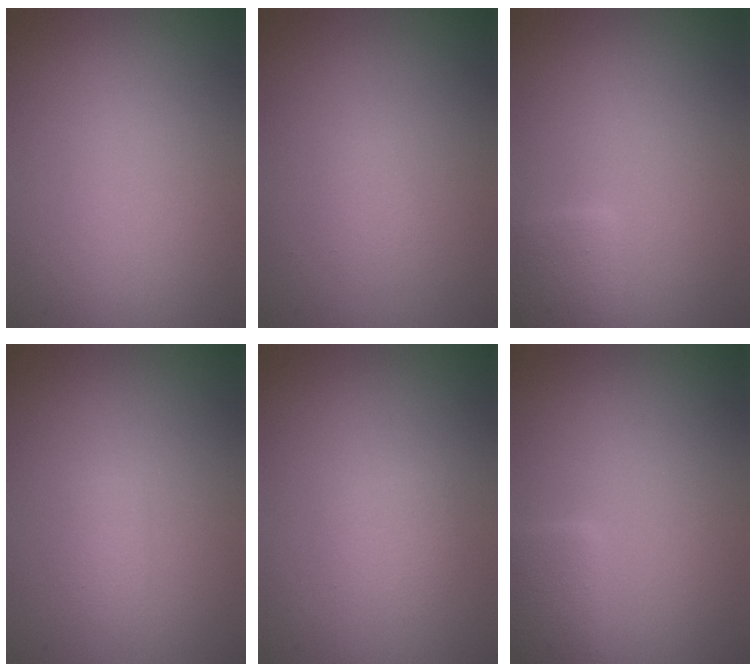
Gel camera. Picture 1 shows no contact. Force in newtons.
{"total": 1.0, "press": 1.0, "slide": 0.1}
{"total": 2.1, "press": 2.1, "slide": 0.1}
{"total": 1.2, "press": 1.2, "slide": 0.1}
{"total": 1.2, "press": 1.2, "slide": 0.0}
{"total": 2.1, "press": 2.1, "slide": 0.1}